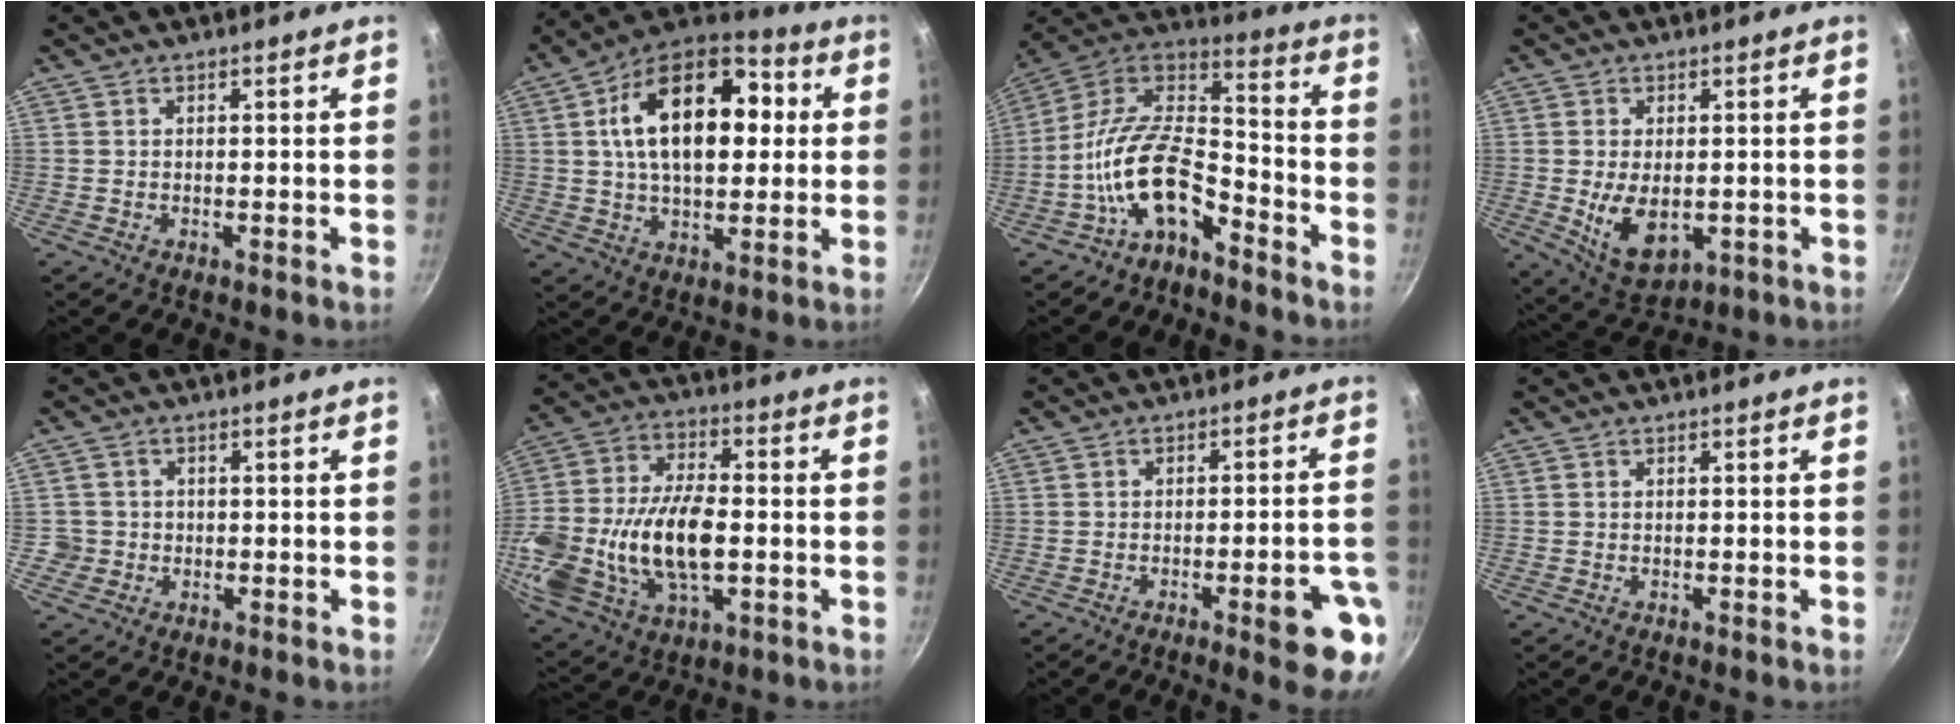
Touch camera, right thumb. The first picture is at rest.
{"total": 21.1, "force": [3.8, 12.0, 16.9], "torque": [-0.244, 0.021, 0.052]}
{"total": 14.8, "force": [-7.9, 7.1, 10.3], "torque": [-0.183, 0.092, -0.152]}
{"total": 9.2, "force": [-1.4, 5.4, 7.3], "torque": [-0.120, -0.013, -0.008]}
{"total": 2.8, "force": [-0.4, 2.7, -0.2], "torque": [0.026, 0.010, -0.010]}
{"total": 24.6, "force": [-3.7, 13.8, 20.0], "torque": [-0.448, 0.004, -0.052]}
{"total": 11.9, "force": [-5.1, 2.5, 10.4], "torque": [-0.105, 0.022, -0.057]}
{"total": 0.0}